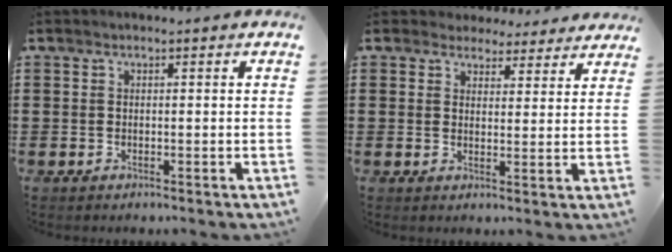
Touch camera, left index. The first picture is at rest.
{"total": 3.7, "force": [3.4, 1.3, 0.4], "torque": [-0.021, -0.005, 0.064]}